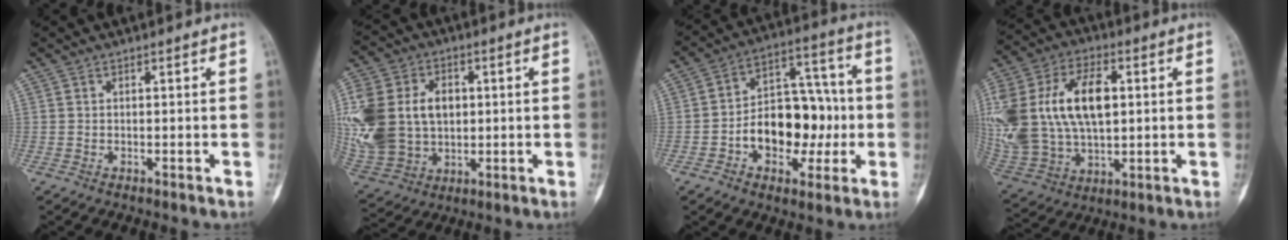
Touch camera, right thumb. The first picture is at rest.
{"total": 24.0, "force": [2.5, 18.0, 15.7], "torque": [-0.355, 0.021, 0.067]}
{"total": 16.3, "force": [-3.0, 10.8, 11.8], "torque": [-0.133, 0.049, -0.043]}
{"total": 27.6, "force": [4.6, 16.9, 21.3], "torque": [-0.469, 0.023, 0.096]}